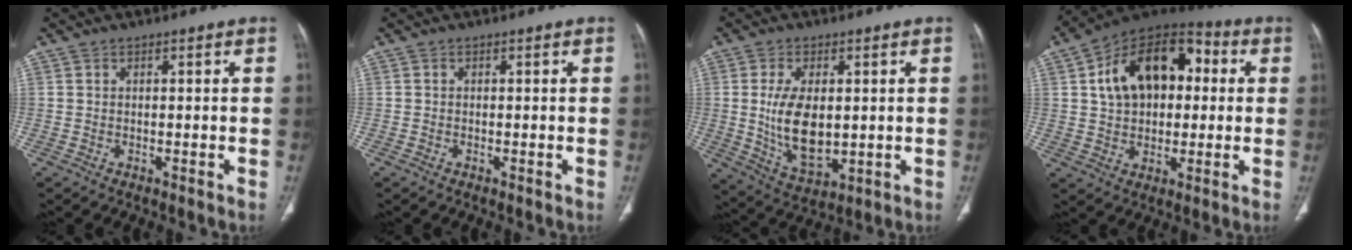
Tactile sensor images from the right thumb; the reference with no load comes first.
{"total": 0.0}
{"total": 11.7, "force": [0.5, 6.3, 9.8], "torque": [-0.173, -0.018, 0.026]}
{"total": 18.9, "force": [3.6, 12.3, 14.0], "torque": [-0.191, 0.027, 0.052]}